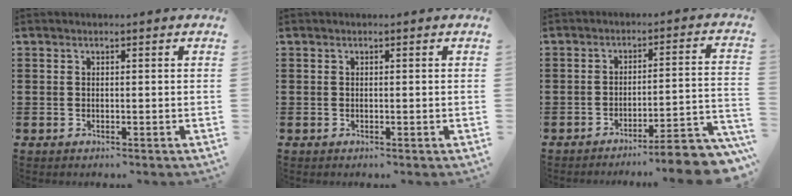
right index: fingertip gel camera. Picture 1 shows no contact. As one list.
[{"total": 0.0}, {"total": 5.7, "force": [-5.0, -0.2, 2.7], "torque": [-0.042, -0.013, -0.098]}]